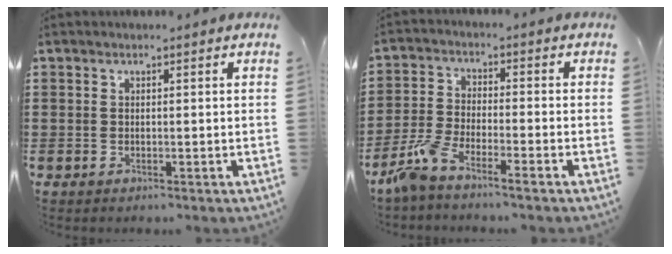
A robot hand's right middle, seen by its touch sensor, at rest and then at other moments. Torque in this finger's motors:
{"motor_torque": [2.14, 0.00, 0.32, 0.06]}